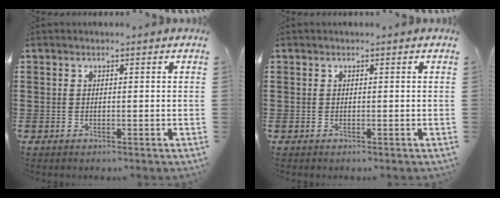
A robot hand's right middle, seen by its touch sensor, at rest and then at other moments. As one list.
[{"total": 0.0}]